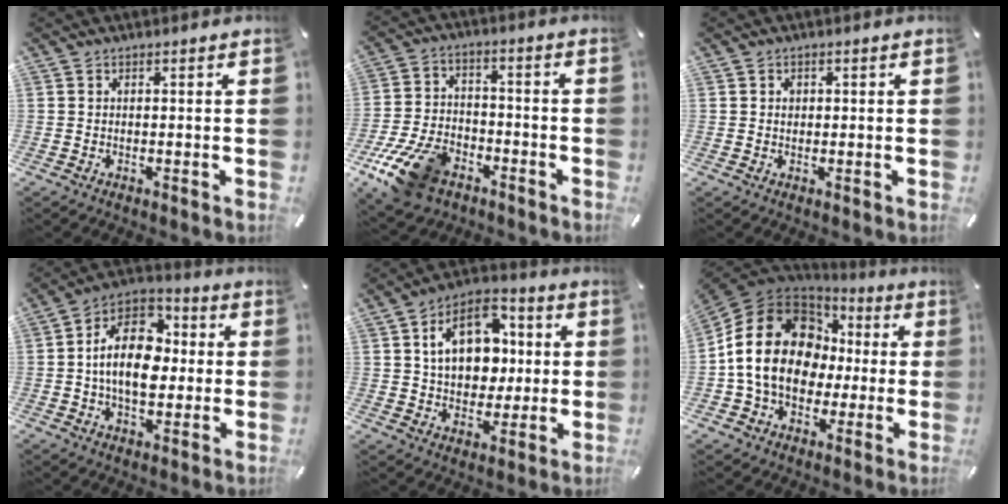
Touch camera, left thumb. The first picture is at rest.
{"total": 14.4, "force": [-8.4, 8.7, 7.9], "torque": [-0.146, 0.054, -0.141]}
{"total": 1.2, "force": [0.2, 1.1, 0.4], "torque": [-0.001, 0.001, 0.001]}
{"total": 16.0, "force": [-0.1, 11.0, 11.5], "torque": [-0.218, 0.005, -0.007]}
{"total": 14.7, "force": [2.7, 11.3, 9.0], "torque": [-0.144, 0.006, 0.054]}
{"total": 21.0, "force": [0.2, 16.9, 12.4], "torque": [-0.245, 0.016, 0.007]}